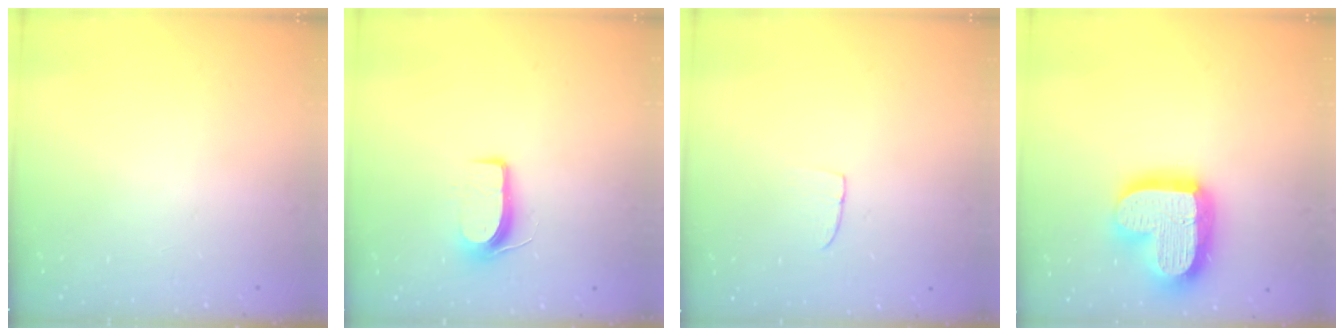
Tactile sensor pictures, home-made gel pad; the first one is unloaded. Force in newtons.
{"total": 7.9, "press": 7.9, "slide": 0.7}
{"total": 4.2, "press": 4.2, "slide": 0.3}
{"total": 21.5, "press": 21.4, "slide": 1.8}